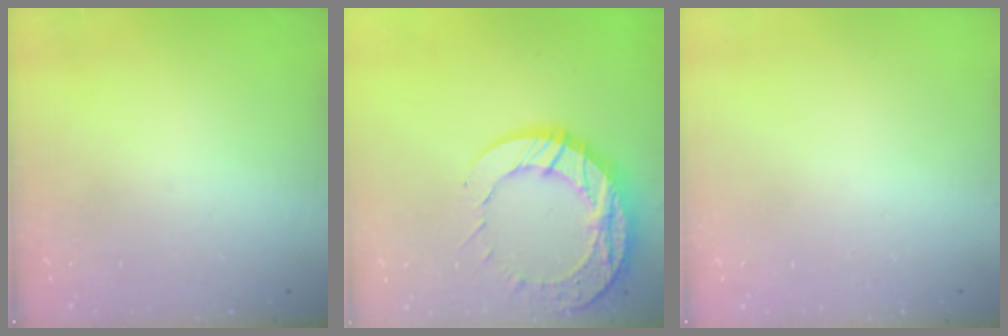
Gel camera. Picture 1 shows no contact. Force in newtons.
{"total": 16.1, "press": 16.1, "slide": 1.3}
{"total": 0.0}